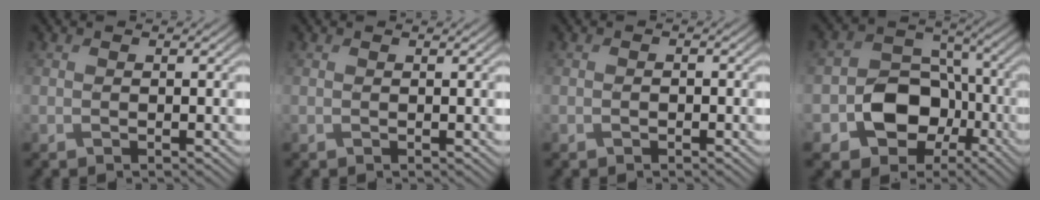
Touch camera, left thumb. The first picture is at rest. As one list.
[{"total": 0.0}, {"total": 0.7, "force": [-0.4, 0.5, 0.3], "torque": [-0.003, -0.001, -0.008]}, {"total": 10.0, "force": [-3.4, 7.9, 5.1], "torque": [-0.102, -0.008, -0.076]}]